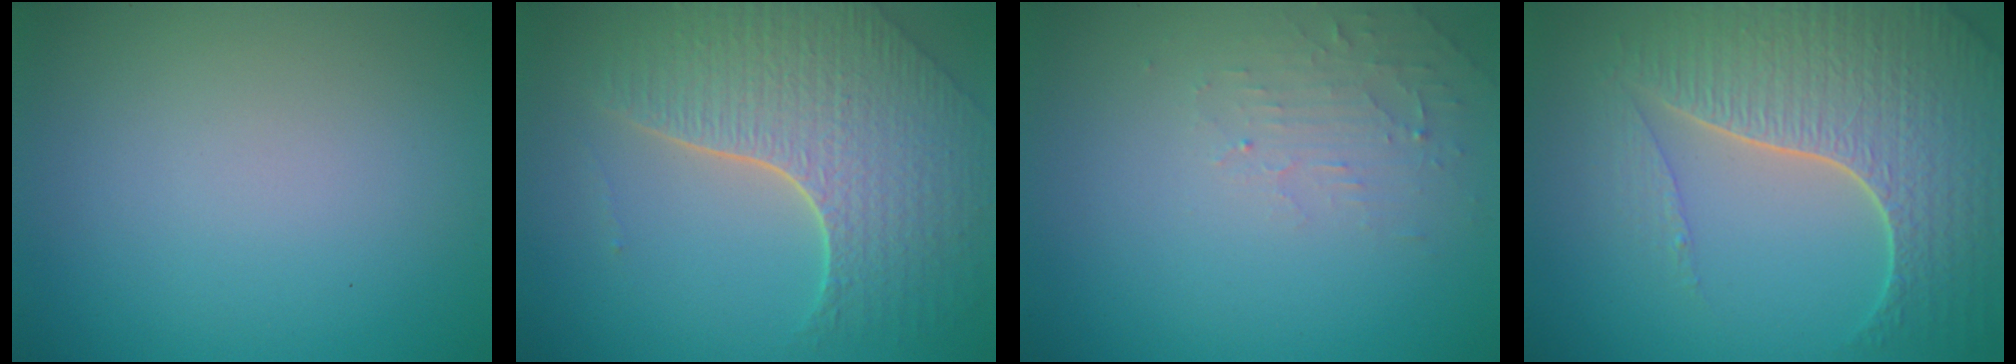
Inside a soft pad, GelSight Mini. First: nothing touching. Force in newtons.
{"total": 7.9, "press": 5.5, "slide": 5.6}
{"total": 2.0, "press": 1.9, "slide": 0.4}
{"total": 7.5, "press": 5.6, "slide": 5.0}